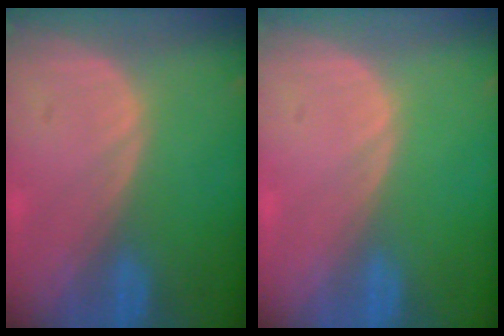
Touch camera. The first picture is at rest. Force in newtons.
{"total": 0.0}